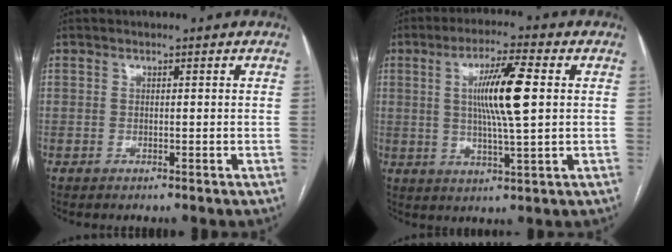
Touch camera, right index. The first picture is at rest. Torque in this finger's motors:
{"motor_torque": [0.65, 0.29, 0.51, 0.14]}